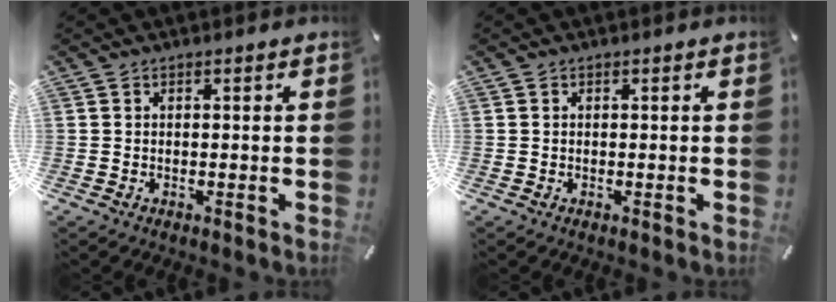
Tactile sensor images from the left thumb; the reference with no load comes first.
{"total": 0.0}